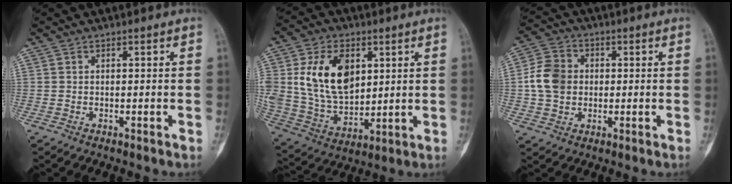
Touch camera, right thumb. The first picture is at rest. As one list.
[{"total": 17.4, "force": [4.7, 11.3, 12.5], "torque": [-0.207, -0.013, 0.103]}, {"total": 8.5, "force": [0.1, 7.0, 4.8], "torque": [-0.078, 0.014, -0.005]}]